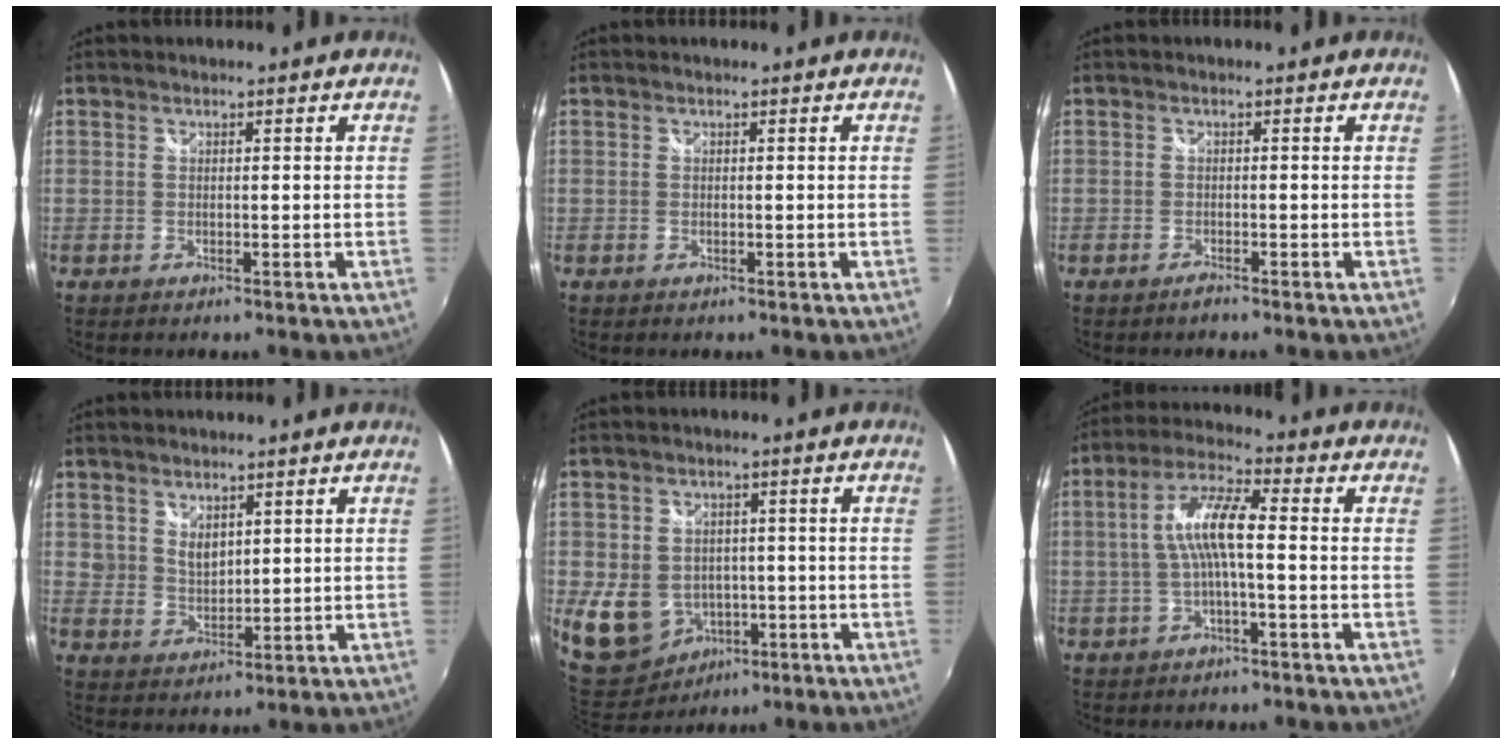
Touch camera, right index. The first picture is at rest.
{"total": 0.0}
{"total": 1.1, "force": [-1.0, 0.1, 0.3], "torque": [-0.006, -0.005, -0.021]}
{"total": 4.2, "force": [2.5, 2.9, 1.6], "torque": [-0.017, 0.000, 0.049]}
{"total": 11.8, "force": [-3.5, 9.8, 5.5], "torque": [-0.149, -0.009, -0.034]}
{"total": 7.9, "force": [-0.8, 1.3, 7.7], "torque": [-0.162, 0.015, -0.014]}